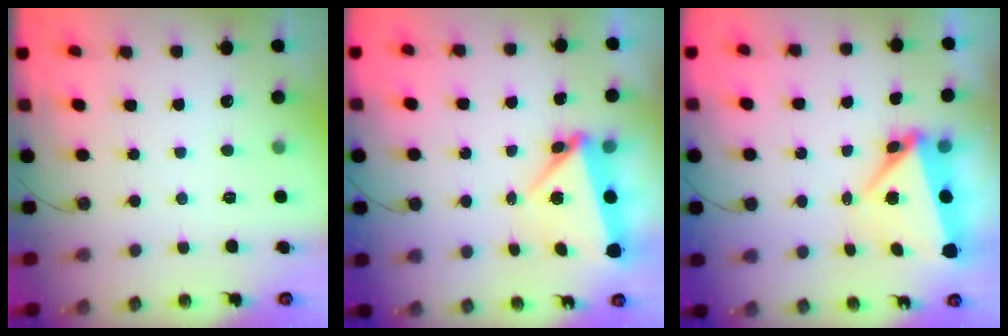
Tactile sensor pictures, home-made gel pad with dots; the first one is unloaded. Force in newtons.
{"total": 6.4, "press": 6.1, "slide": 1.8}
{"total": 7.3, "press": 7.2, "slide": 0.7}